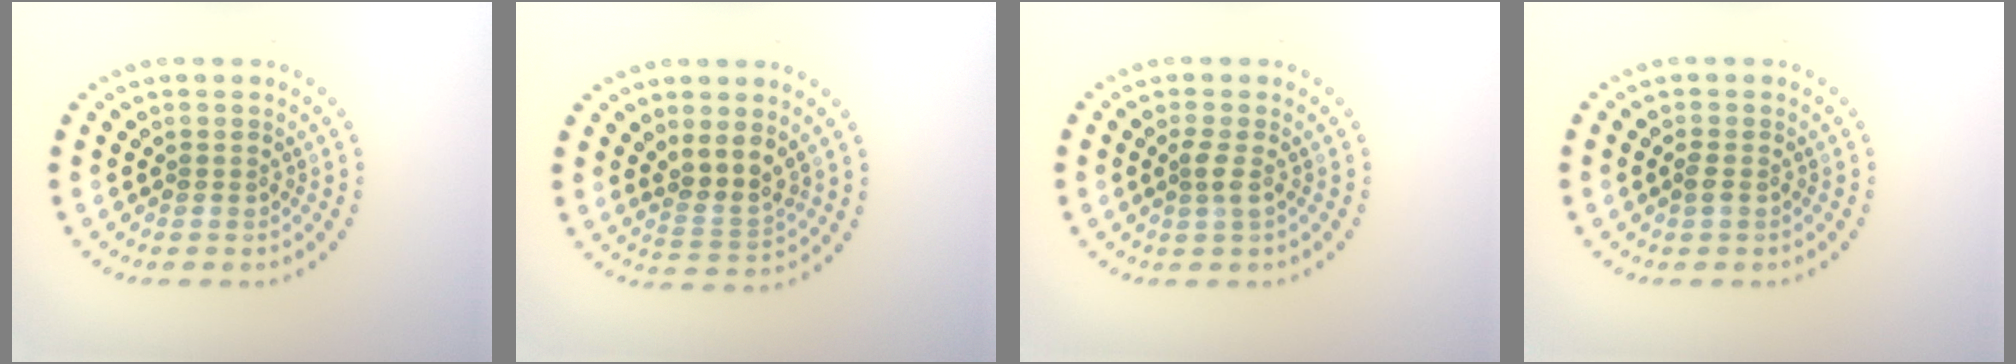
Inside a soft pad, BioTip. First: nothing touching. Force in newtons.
{"total": 2.9, "press": 2.5, "slide": 1.5}
{"total": 1.3, "press": 1.1, "slide": 0.7}
{"total": 0.8, "press": 0.8, "slide": 0.2}